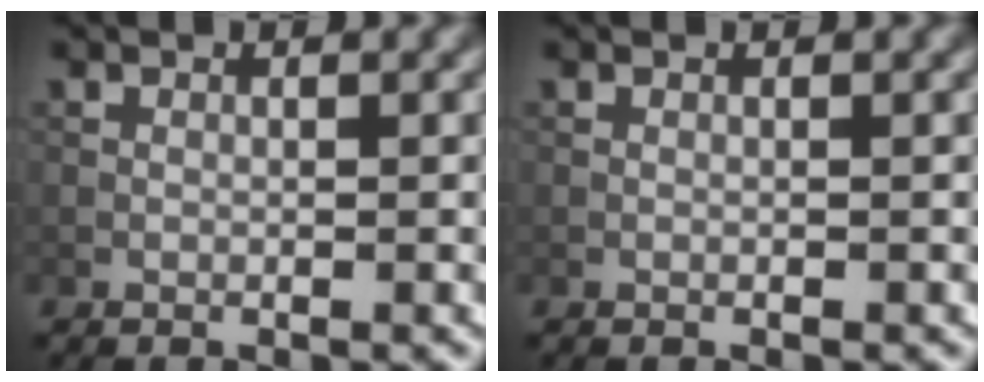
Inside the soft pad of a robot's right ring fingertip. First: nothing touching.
{"total": 0.0}